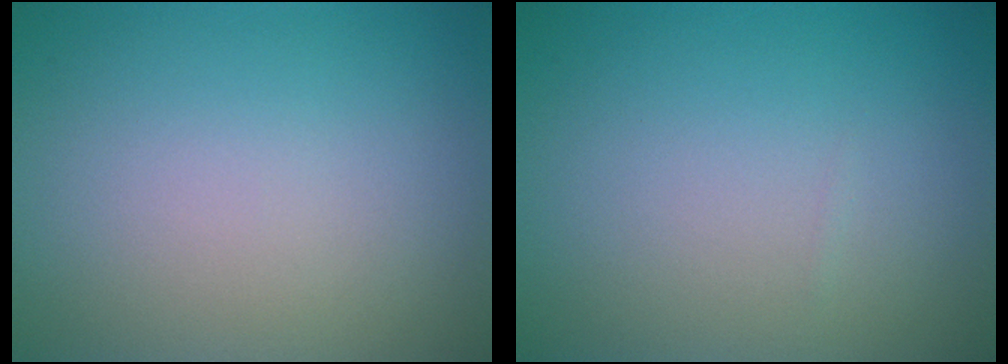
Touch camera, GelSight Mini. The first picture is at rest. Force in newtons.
{"total": 0.0}